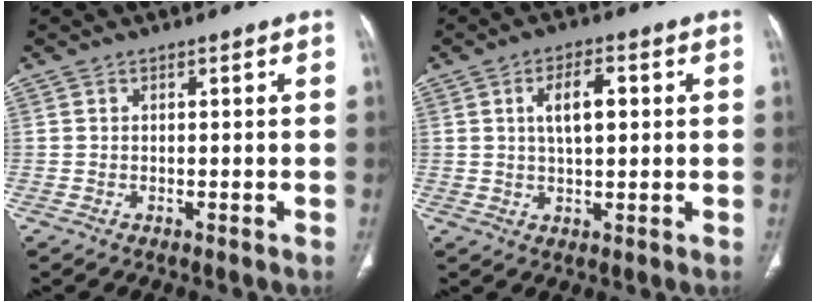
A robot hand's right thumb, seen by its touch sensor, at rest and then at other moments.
{"total": 6.4, "force": [1.4, 3.0, 5.5], "torque": [-0.087, 0.003, 0.023]}